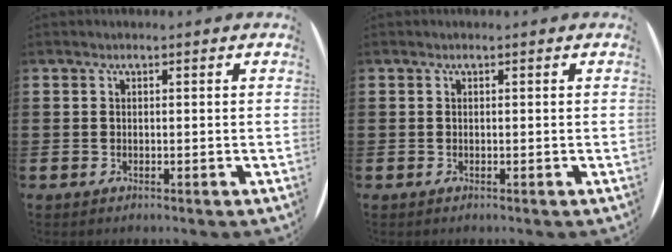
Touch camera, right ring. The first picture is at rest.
{"total": 0.0}